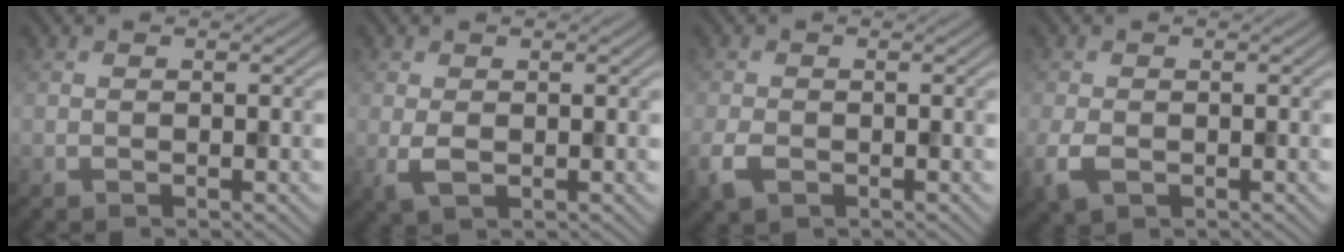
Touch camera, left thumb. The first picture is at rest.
{"total": 2.1, "force": [0.0, 1.1, 1.8], "torque": [-0.045, -0.004, 0.001]}
{"total": 3.0, "force": [-1.3, 1.8, 1.9], "torque": [-0.053, -0.010, -0.029]}
{"total": 3.3, "force": [-1.2, 2.0, 2.4], "torque": [-0.066, -0.012, -0.022]}